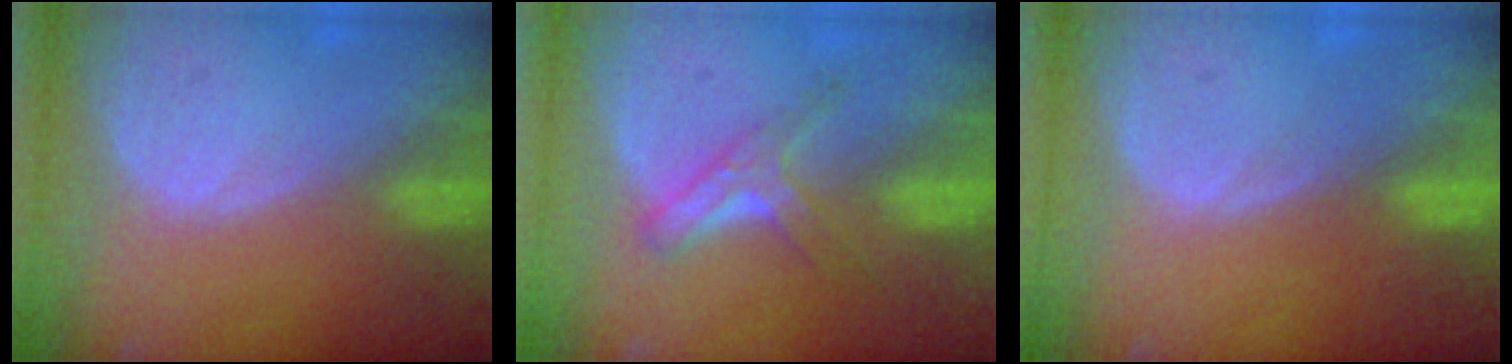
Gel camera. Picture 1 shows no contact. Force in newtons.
{"total": 5.5, "press": 4.9, "slide": 2.6}
{"total": 0.0}